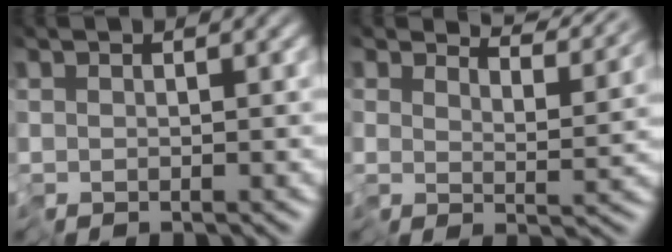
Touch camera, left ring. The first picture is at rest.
{"total": 5.5, "force": [5.4, -0.1, 1.0], "torque": [-0.013, 0.009, 0.075]}